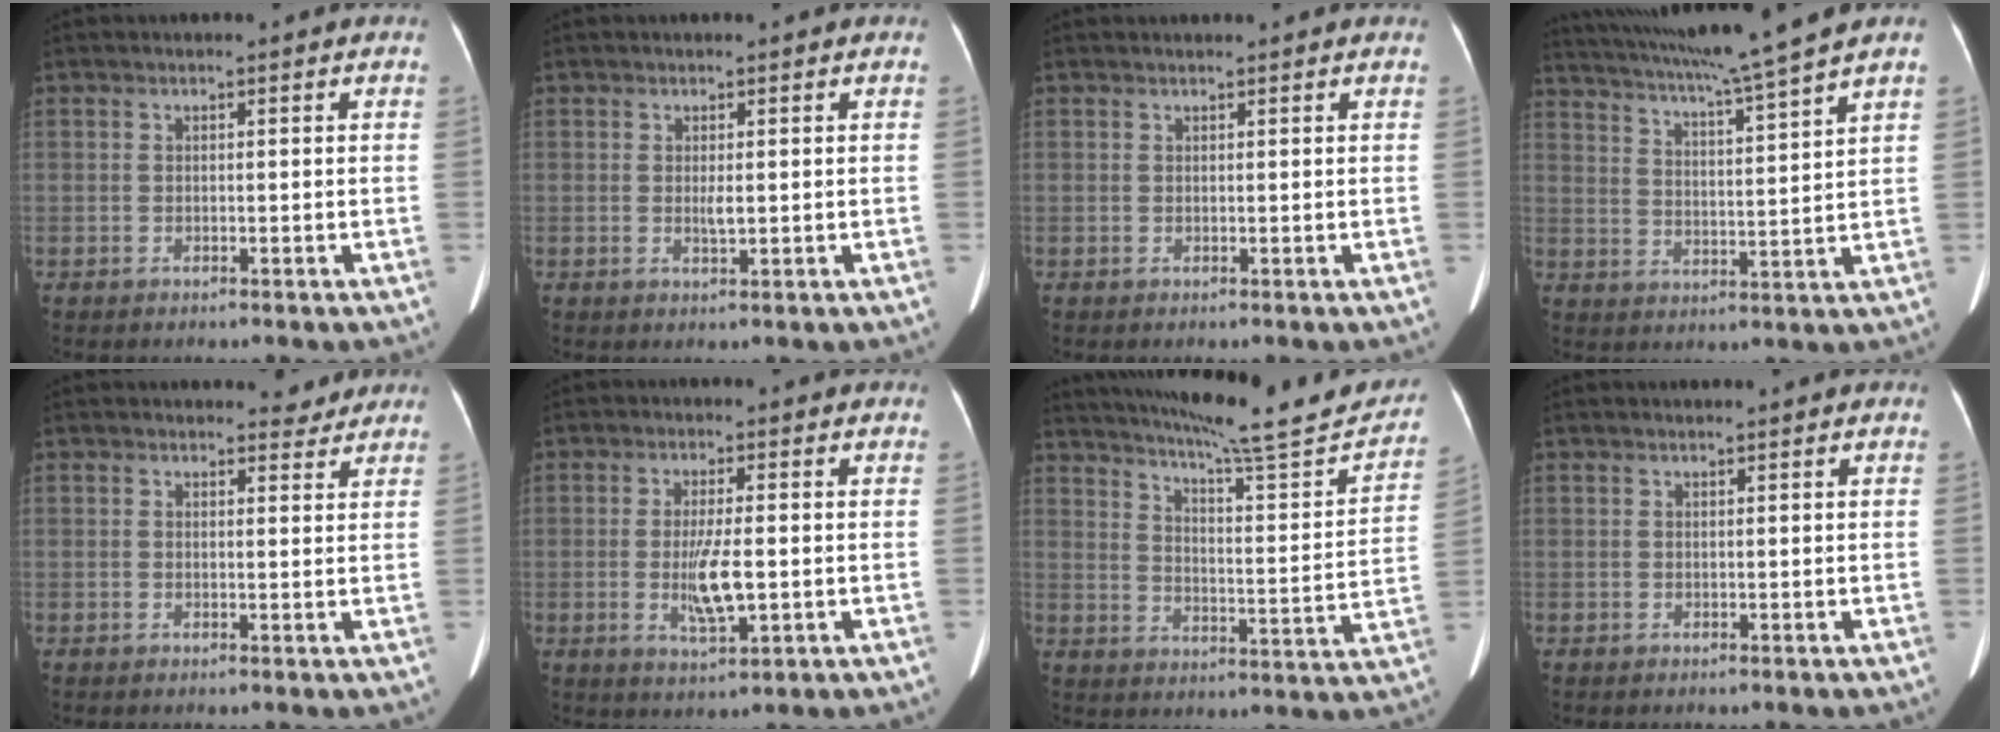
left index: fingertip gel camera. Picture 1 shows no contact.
{"total": 1.5, "force": [0.1, 0.3, 1.4], "torque": [-0.028, -0.003, 0.003]}
{"total": 1.6, "force": [1.6, 0.1, 0.5], "torque": [-0.010, 0.020, 0.024]}
{"total": 15.0, "force": [12.7, -2.3, 7.7], "torque": [-0.134, -0.013, 0.192]}
{"total": 2.3, "force": [2.2, 0.8, 0.1], "torque": [0.000, -0.009, 0.020]}
{"total": 6.2, "force": [-0.9, 1.2, 6.0], "torque": [-0.118, -0.012, -0.013]}
{"total": 22.4, "force": [19.7, 1.7, 10.5], "torque": [-0.153, -0.031, 0.259]}
{"total": 0.0}